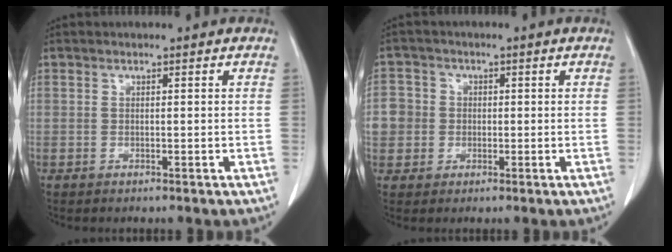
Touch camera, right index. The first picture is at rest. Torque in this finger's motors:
{"motor_torque": [0.20, -0.07, 0.11, 0.02]}